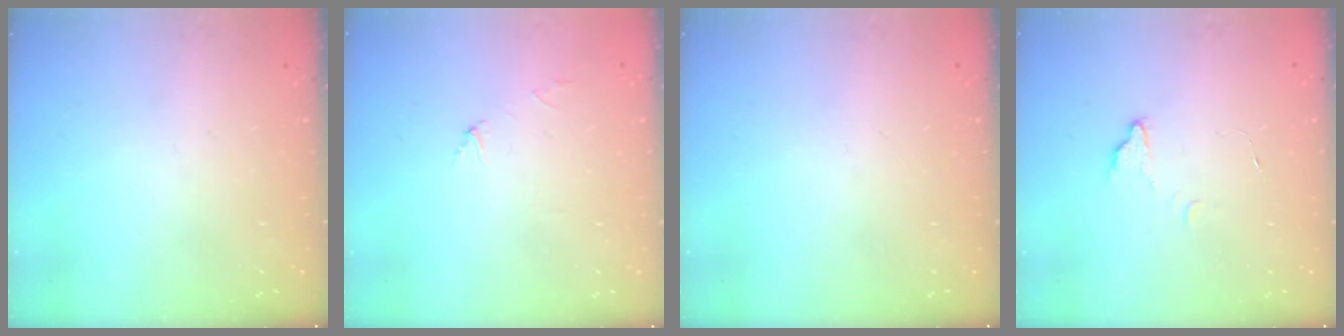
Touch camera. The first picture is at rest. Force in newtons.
{"total": 2.9, "press": 2.9, "slide": 0.3}
{"total": 0.0}
{"total": 2.2, "press": 2.2, "slide": 0.2}